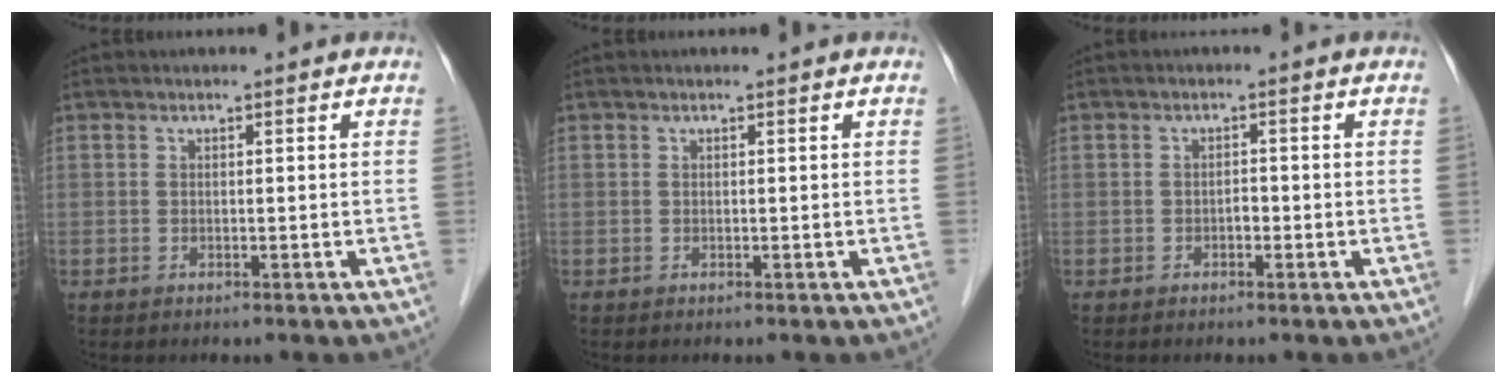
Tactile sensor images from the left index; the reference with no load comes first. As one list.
[{"total": 0.0}, {"total": 1.4, "force": [-1.1, 0.4, 0.7], "torque": [-0.009, -0.003, -0.019]}]